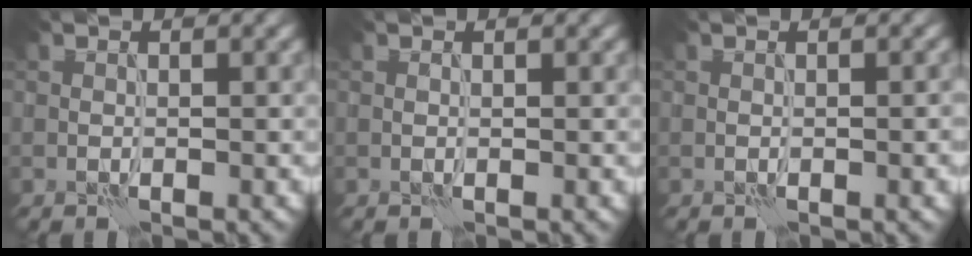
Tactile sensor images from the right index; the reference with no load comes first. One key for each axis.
{"total": 0.0}
{"total": 1.0, "fx": -0.1, "fy": 0.2, "fz": 1.0, "tx": -0.013, "ty": 0.000, "tz": -0.002}